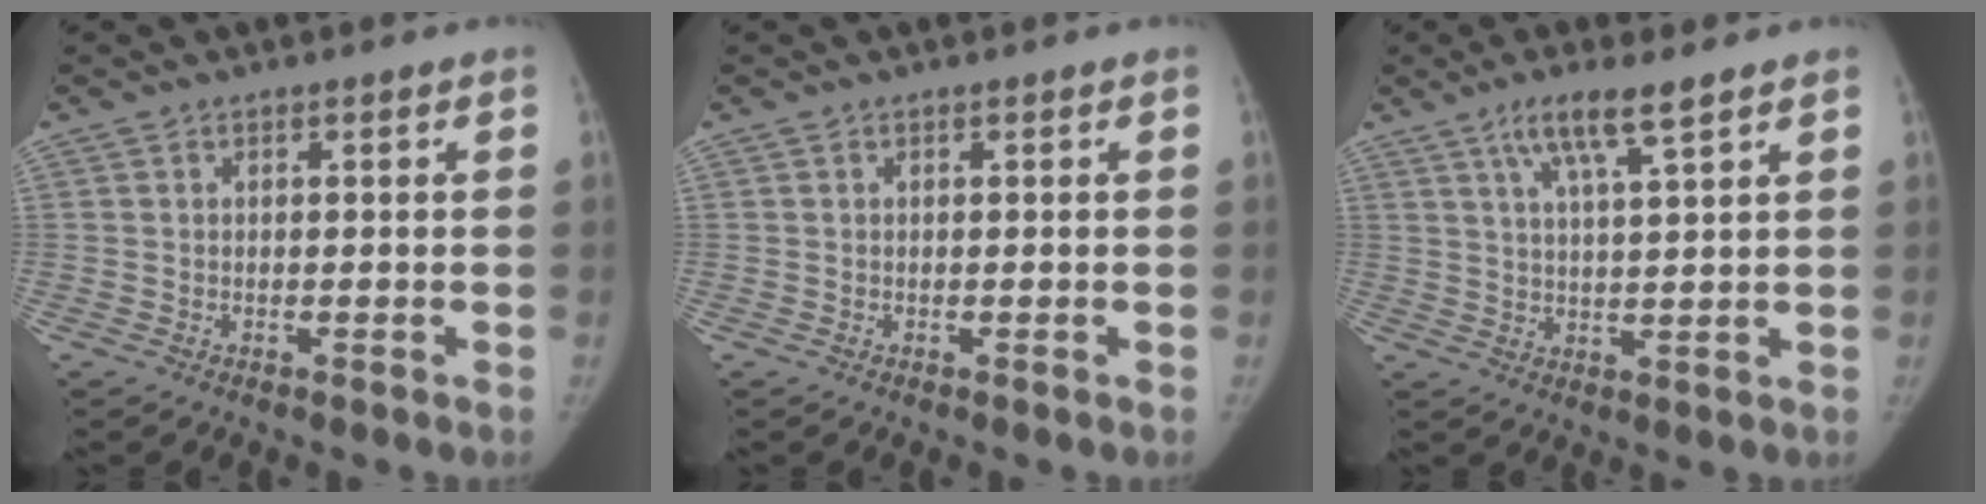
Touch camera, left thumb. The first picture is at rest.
{"total": 0.0}
{"total": 7.2, "force": [4.5, 0.7, 5.5], "torque": [-0.106, -0.017, 0.089]}